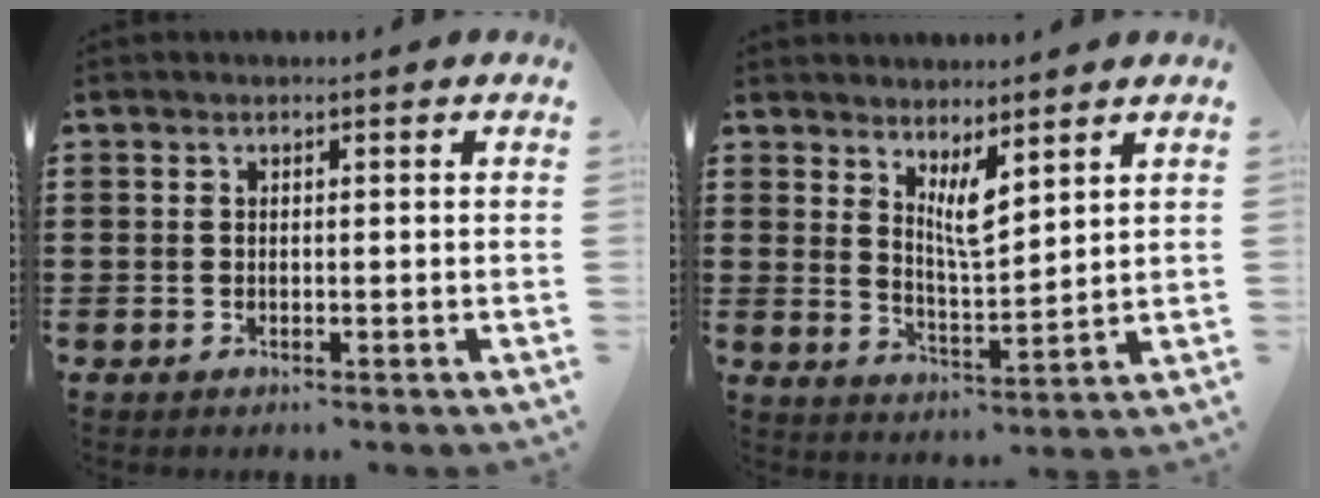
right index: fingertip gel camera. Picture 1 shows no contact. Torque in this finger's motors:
{"motor_torque": [0.12, 0.02, 0.36, 0.04]}